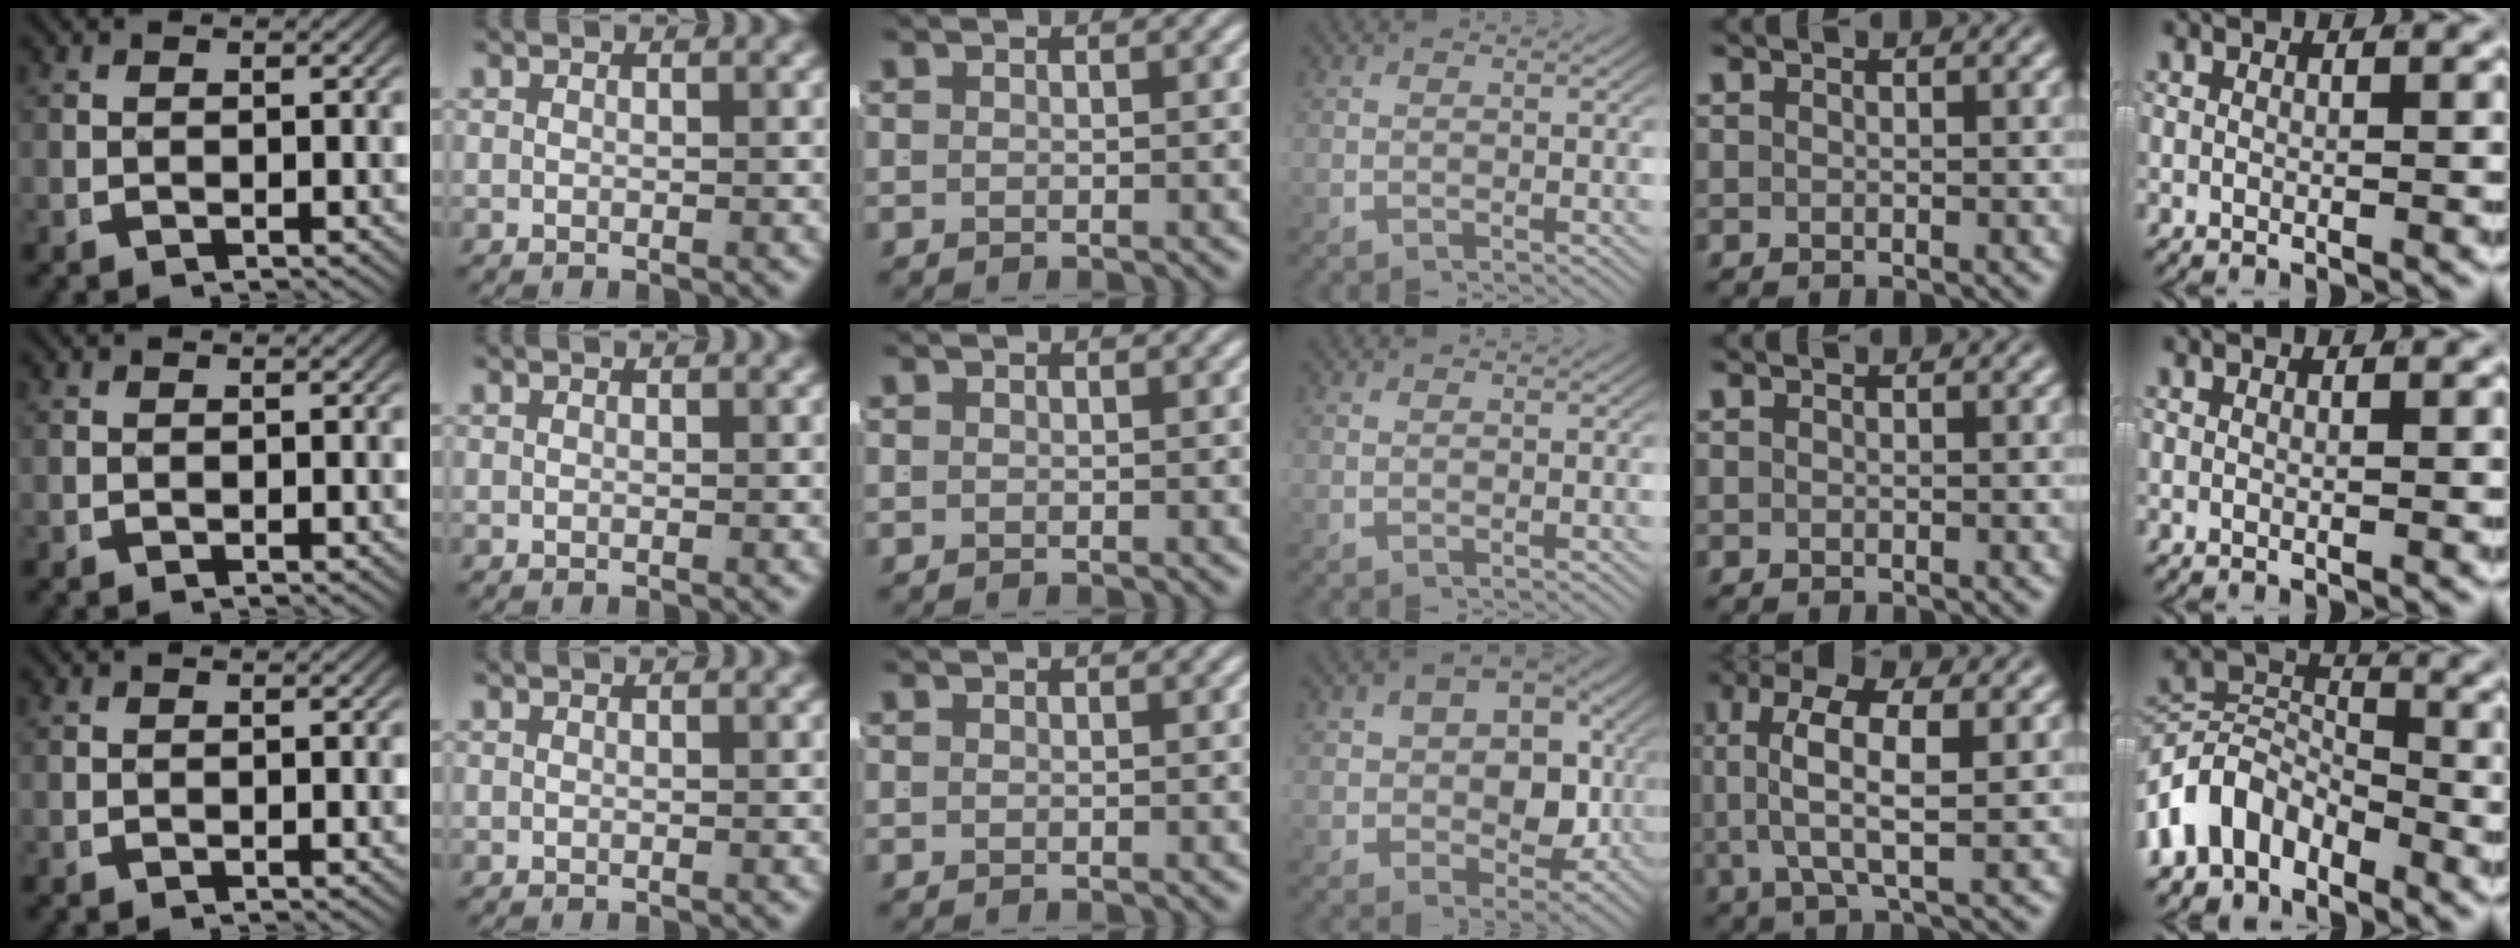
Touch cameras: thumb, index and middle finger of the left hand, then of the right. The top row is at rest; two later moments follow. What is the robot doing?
{"motion": "lift_and_place", "object": "shorts"}